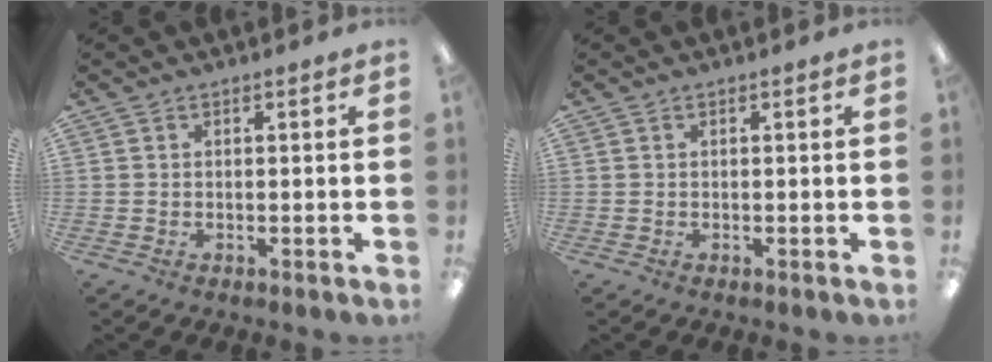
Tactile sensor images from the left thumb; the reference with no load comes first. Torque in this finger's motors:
{"motor_torque": [-0.02, 0.02, 0.01, 0.09, 0.01]}